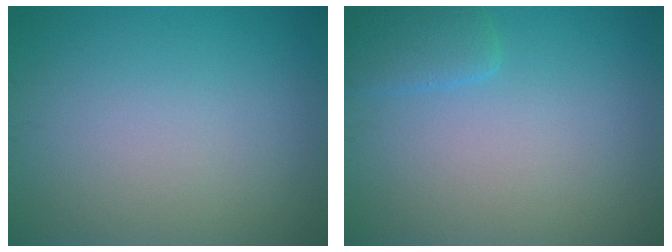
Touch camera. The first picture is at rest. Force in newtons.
{"total": 1.9, "press": 1.8, "slide": 0.3}